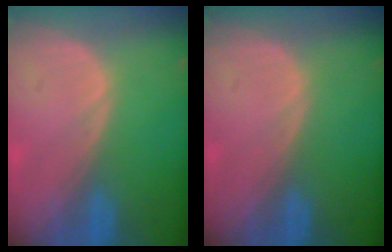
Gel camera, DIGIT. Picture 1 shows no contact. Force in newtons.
{"total": 0.0}